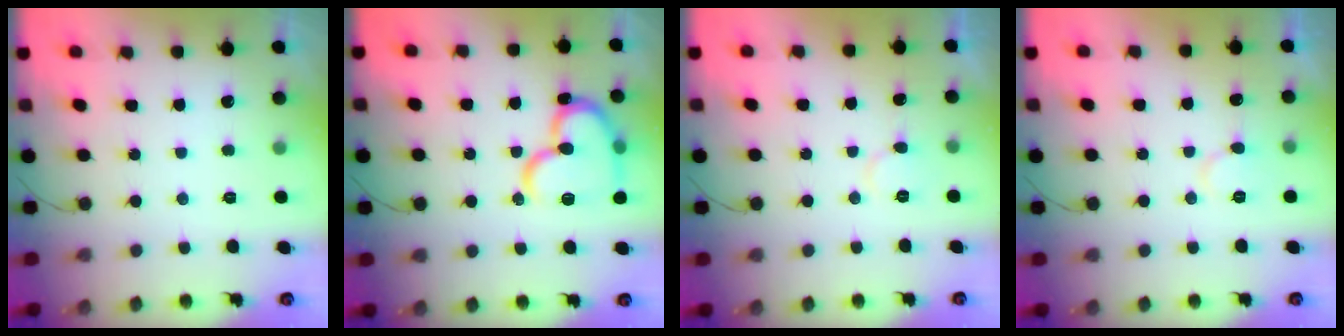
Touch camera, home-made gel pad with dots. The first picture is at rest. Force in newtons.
{"total": 18.4, "press": 18.2, "slide": 2.4}
{"total": 5.7, "press": 5.6, "slide": 0.6}
{"total": 7.7, "press": 7.7, "slide": 0.7}